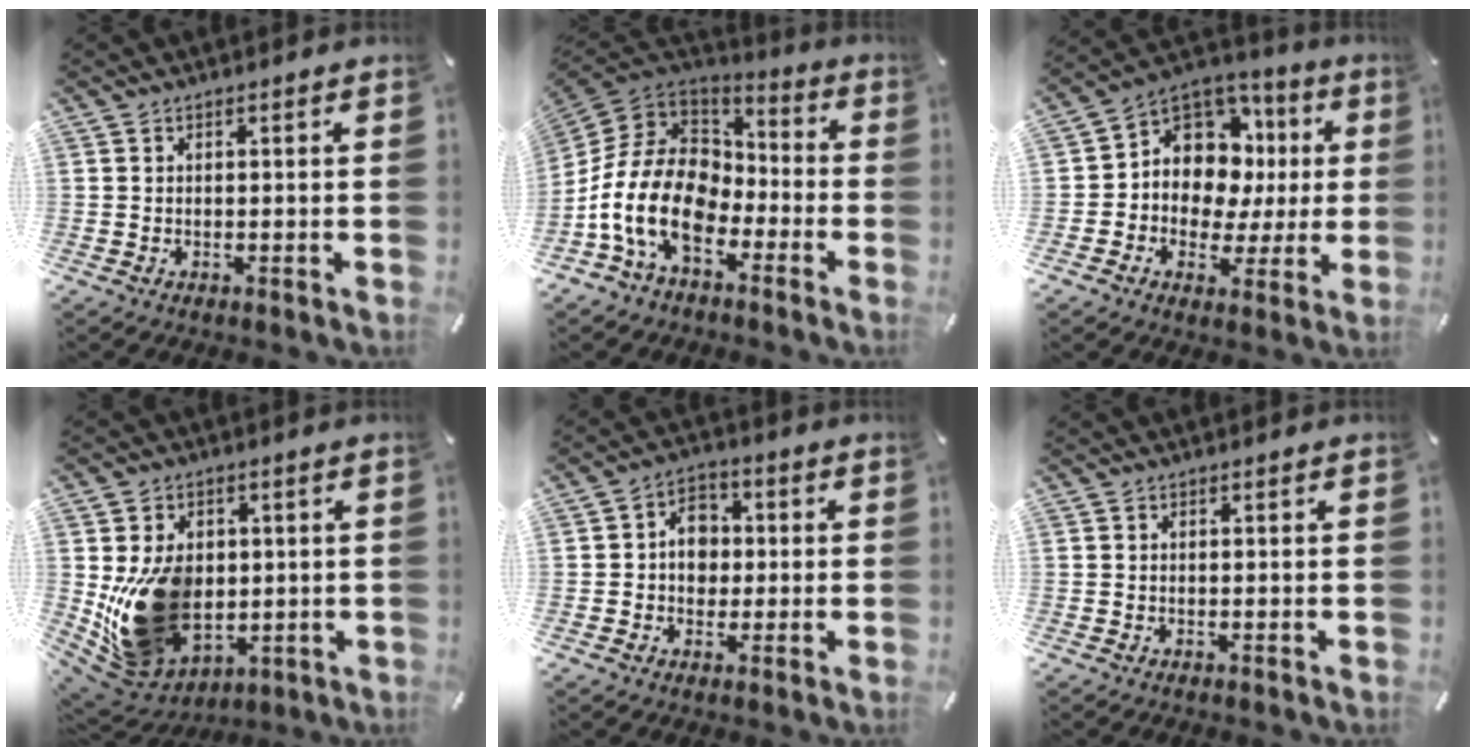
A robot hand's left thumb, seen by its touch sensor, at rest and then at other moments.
{"total": 18.8, "force": [-7.3, 12.6, 11.9], "torque": [-0.269, 0.025, -0.127]}
{"total": 10.9, "force": [2.2, 9.8, 4.2], "torque": [-0.068, -0.032, 0.049]}
{"total": 17.2, "force": [0.1, 13.8, 10.2], "torque": [-0.183, -0.022, 0.015]}
{"total": 7.1, "force": [-0.1, 6.0, 3.8], "torque": [-0.056, 0.010, -0.004]}
{"total": 0.0}